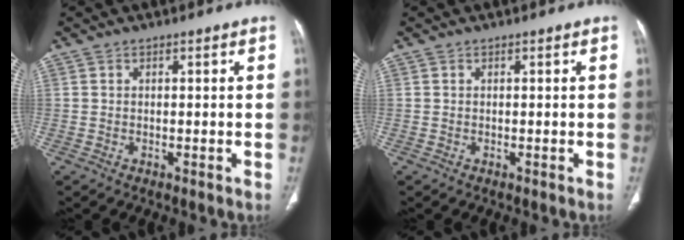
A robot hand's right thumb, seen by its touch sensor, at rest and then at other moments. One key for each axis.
{"total": 0.0}